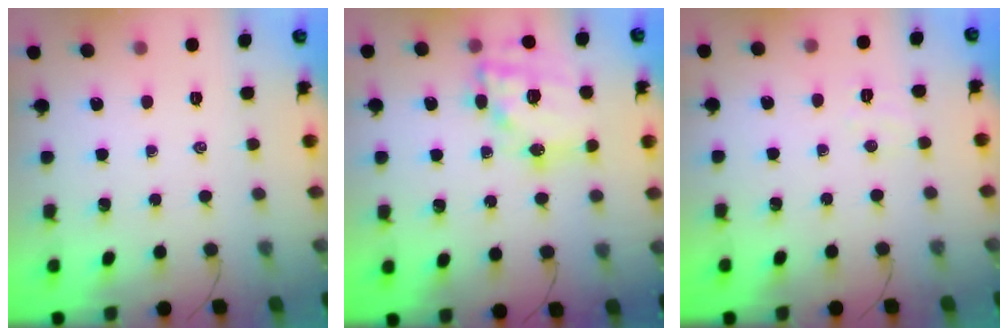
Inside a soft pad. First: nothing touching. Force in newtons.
{"total": 18.8, "press": 18.3, "slide": 3.9}
{"total": 3.8, "press": 3.7, "slide": 0.9}